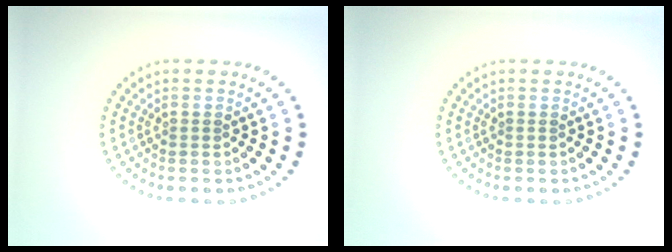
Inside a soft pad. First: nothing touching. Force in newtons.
{"total": 0.0}